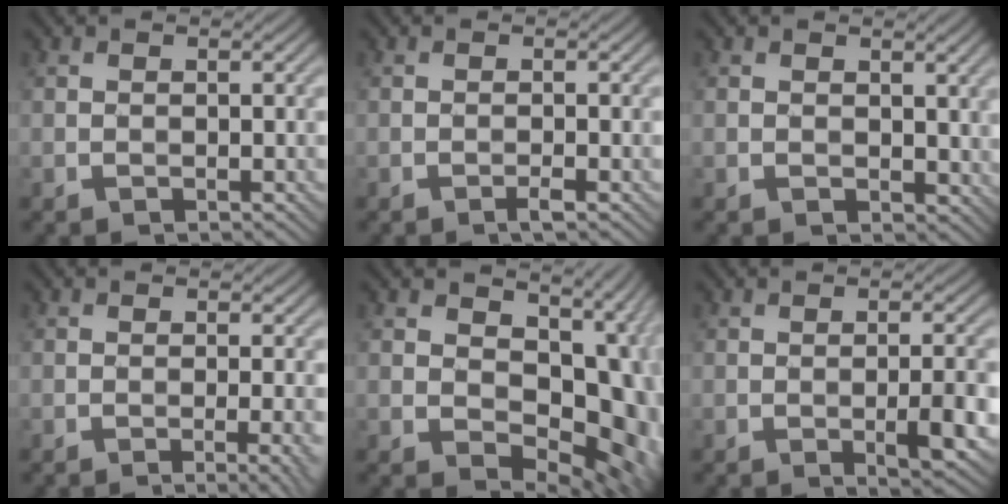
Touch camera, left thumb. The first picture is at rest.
{"total": 0.9, "force": [-0.6, 0.0, 0.7], "torque": [-0.012, 0.002, -0.014]}
{"total": 1.7, "force": [0.8, 1.2, 0.8], "torque": [-0.016, -0.004, 0.017]}
{"total": 3.2, "force": [-1.0, 0.6, 3.0], "torque": [-0.039, 0.005, -0.020]}
{"total": 14.4, "force": [0.8, 9.1, 11.1], "torque": [-0.140, -0.021, 0.031]}
{"total": 4.4, "force": [-1.2, 0.8, 4.1], "torque": [-0.066, 0.003, -0.018]}